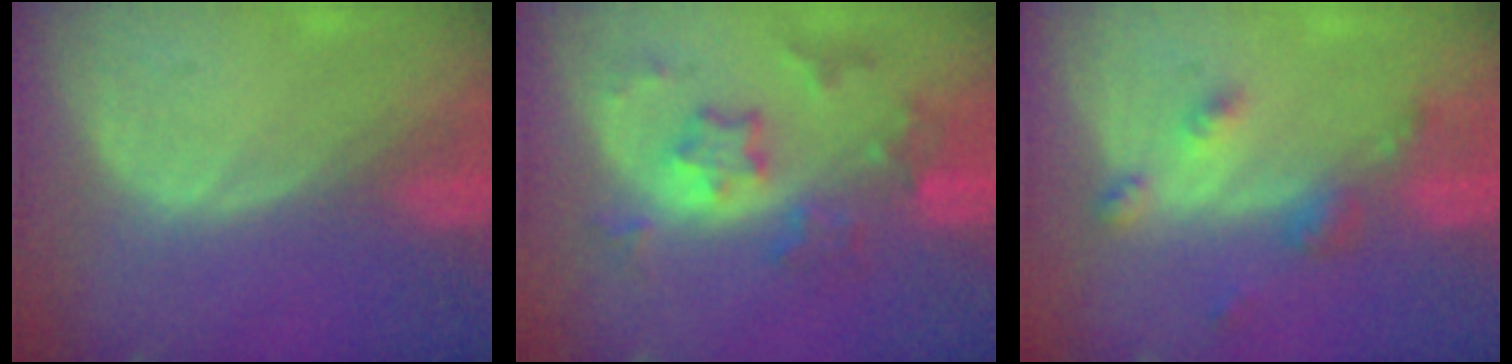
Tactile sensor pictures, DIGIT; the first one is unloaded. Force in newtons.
{"total": 7.8, "press": 6.8, "slide": 3.9}
{"total": 4.7, "press": 4.2, "slide": 2.2}